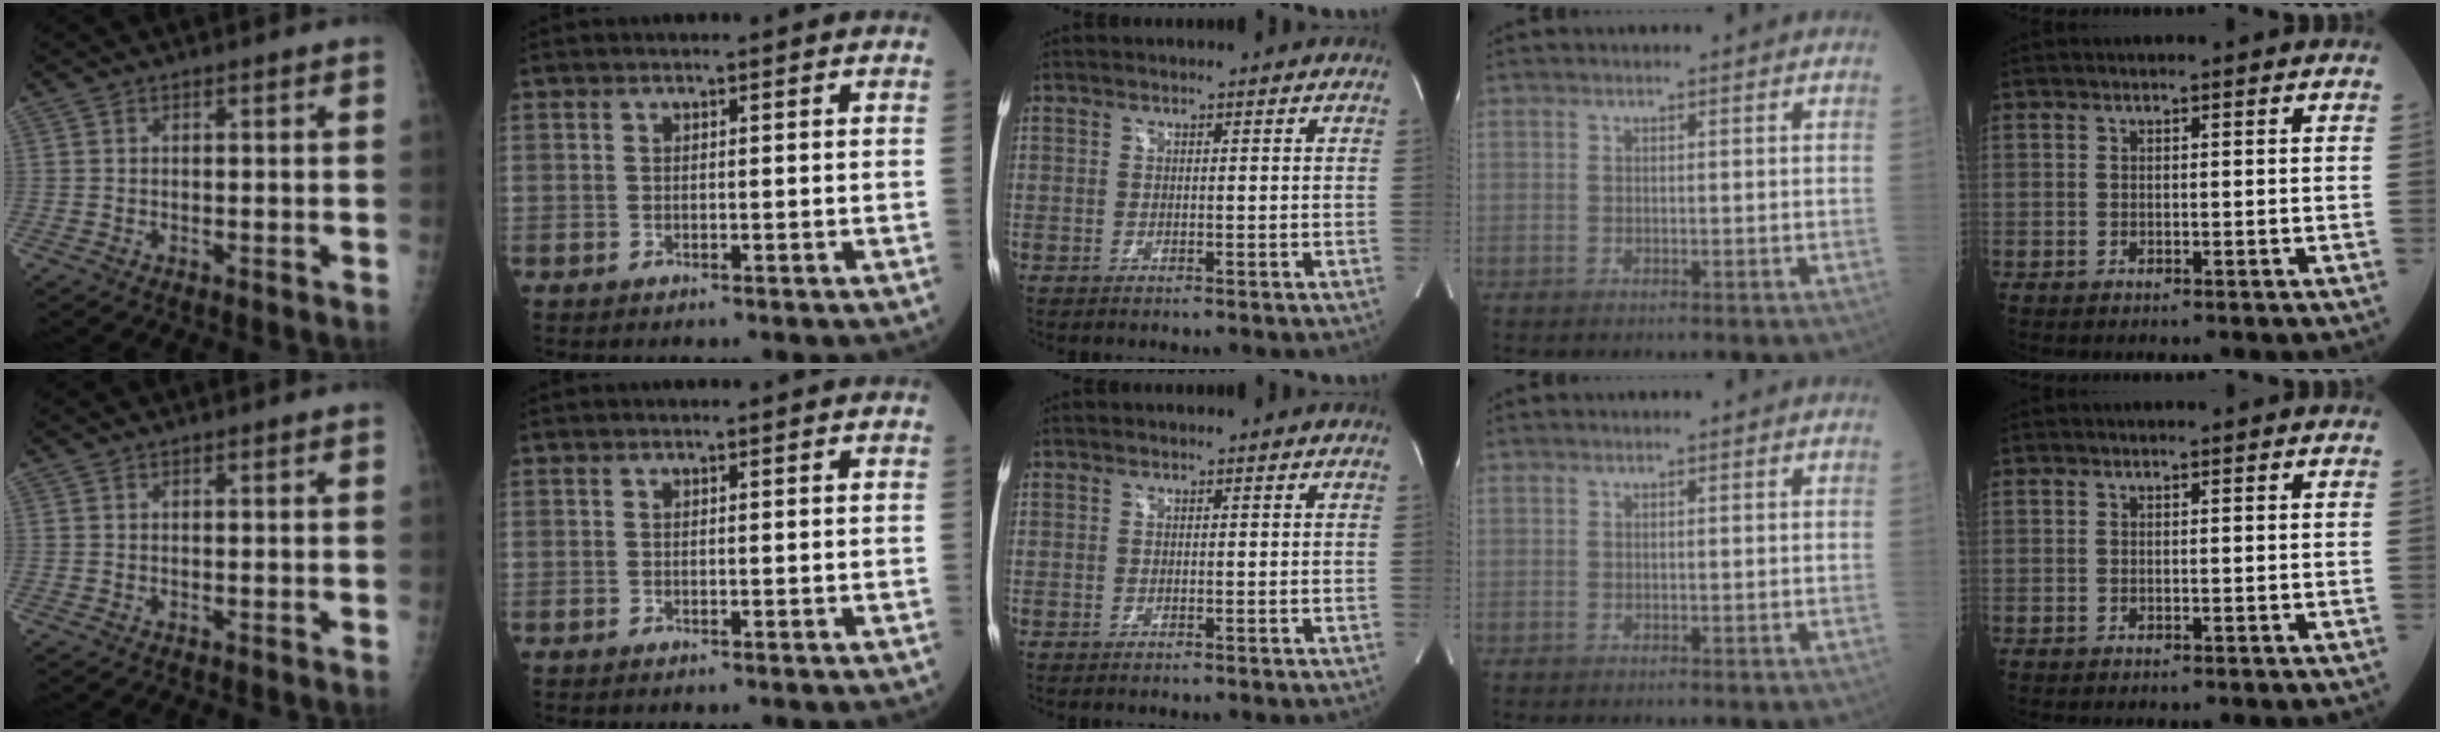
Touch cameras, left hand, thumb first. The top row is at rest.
{}